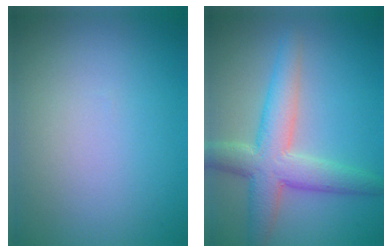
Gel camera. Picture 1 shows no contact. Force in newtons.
{"total": 5.8, "press": 5.8, "slide": 0.3}